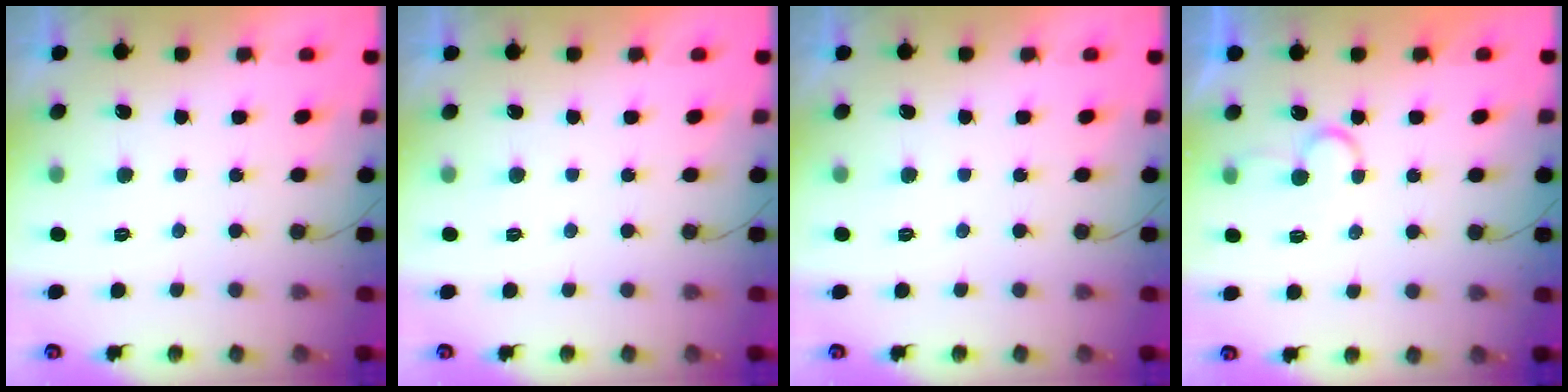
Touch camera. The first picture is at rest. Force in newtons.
{"total": 1.8, "press": 1.8, "slide": 0.1}
{"total": 0.0}
{"total": 6.8, "press": 6.8, "slide": 0.6}